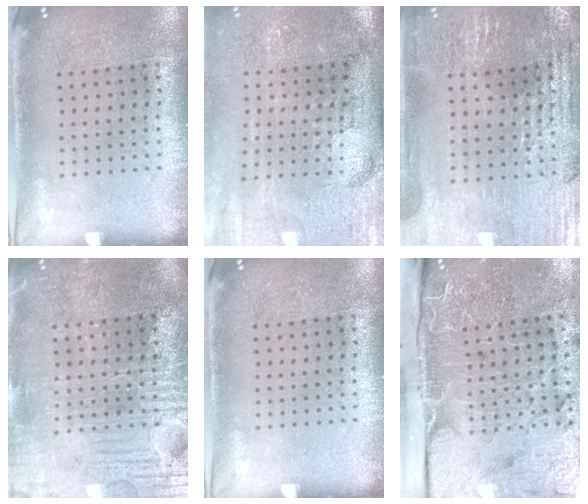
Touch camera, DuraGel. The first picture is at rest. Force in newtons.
{"total": 4.7, "press": 3.9, "slide": 2.7}
{"total": 2.7, "press": 2.7, "slide": 0.5}
{"total": 3.9, "press": 3.7, "slide": 1.1}
{"total": 0.0}
{"total": 4.3, "press": 3.7, "slide": 2.2}